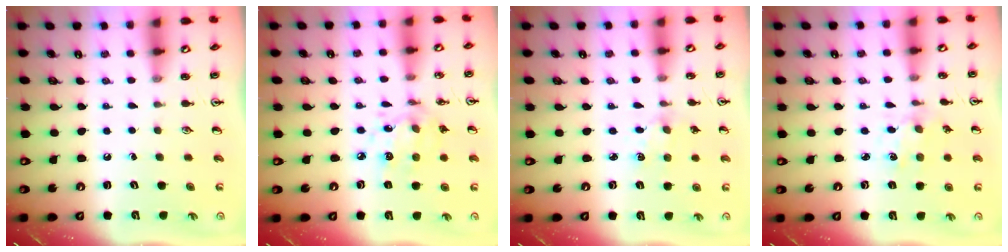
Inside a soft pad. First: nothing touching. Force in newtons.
{"total": 9.3, "press": 9.3, "slide": 0.6}
{"total": 2.3, "press": 2.3, "slide": 0.4}
{"total": 2.0, "press": 1.9, "slide": 0.4}